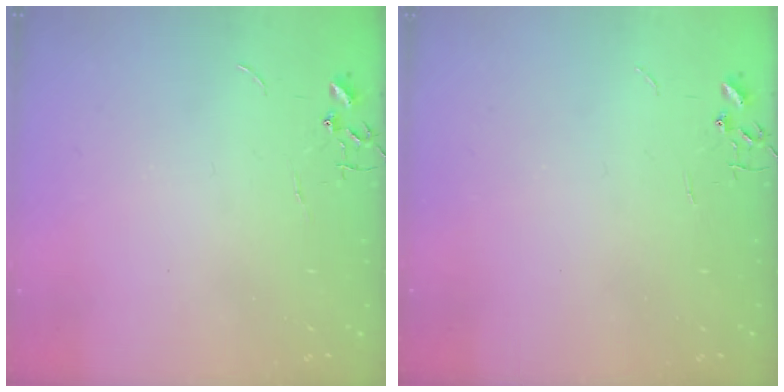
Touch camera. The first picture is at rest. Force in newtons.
{"total": 0.0}